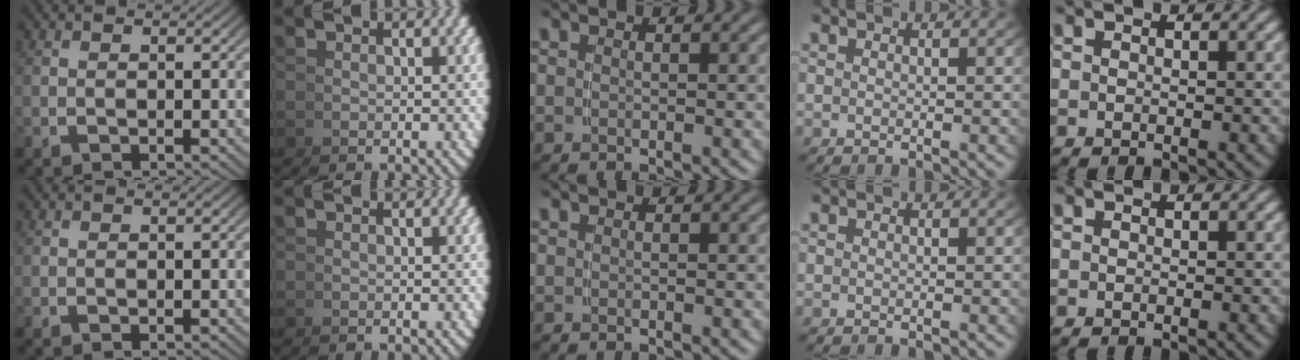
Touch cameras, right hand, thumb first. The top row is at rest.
{}